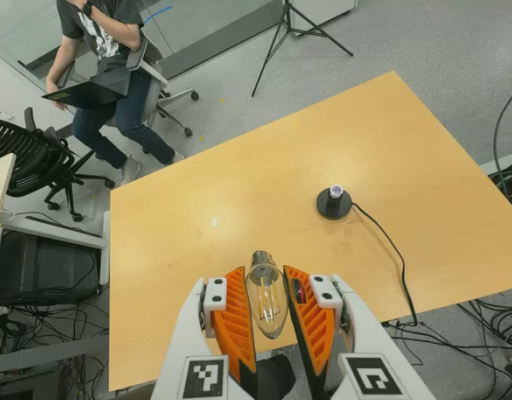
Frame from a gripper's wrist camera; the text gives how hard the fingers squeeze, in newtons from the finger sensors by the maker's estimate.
{"total": 8.3, "left": 7.2, "right": 9.3}